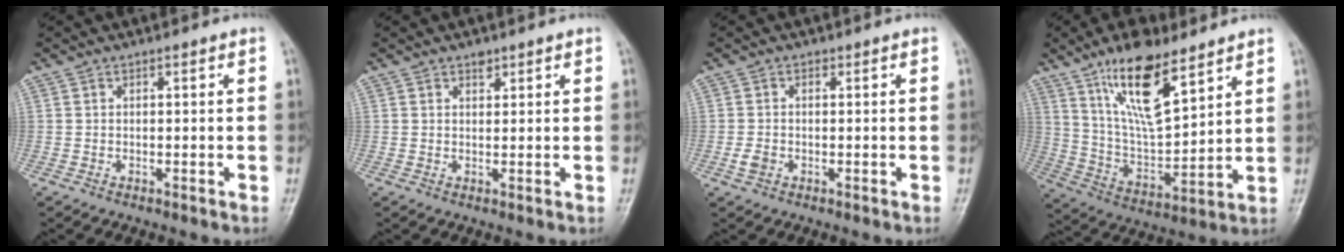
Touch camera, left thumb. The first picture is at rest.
{"total": 1.5, "force": [1.0, 0.9, 0.5], "torque": [0.001, -0.006, 0.015]}
{"total": 2.2, "force": [-0.6, 1.8, 1.1], "torque": [-0.016, 0.002, -0.010]}
{"total": 15.8, "force": [9.8, 5.5, 11.1], "torque": [-0.175, -0.052, 0.191]}